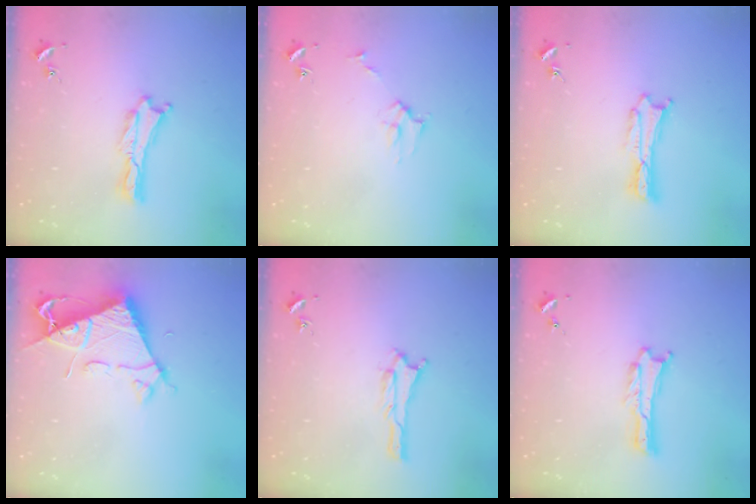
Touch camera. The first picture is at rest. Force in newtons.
{"total": 2.7, "press": 2.7, "slide": 0.3}
{"total": 0.6, "press": 0.6, "slide": 0.2}
{"total": 6.6, "press": 6.5, "slide": 0.6}
{"total": 0.6, "press": 0.6, "slide": 0.1}
{"total": 0.0}